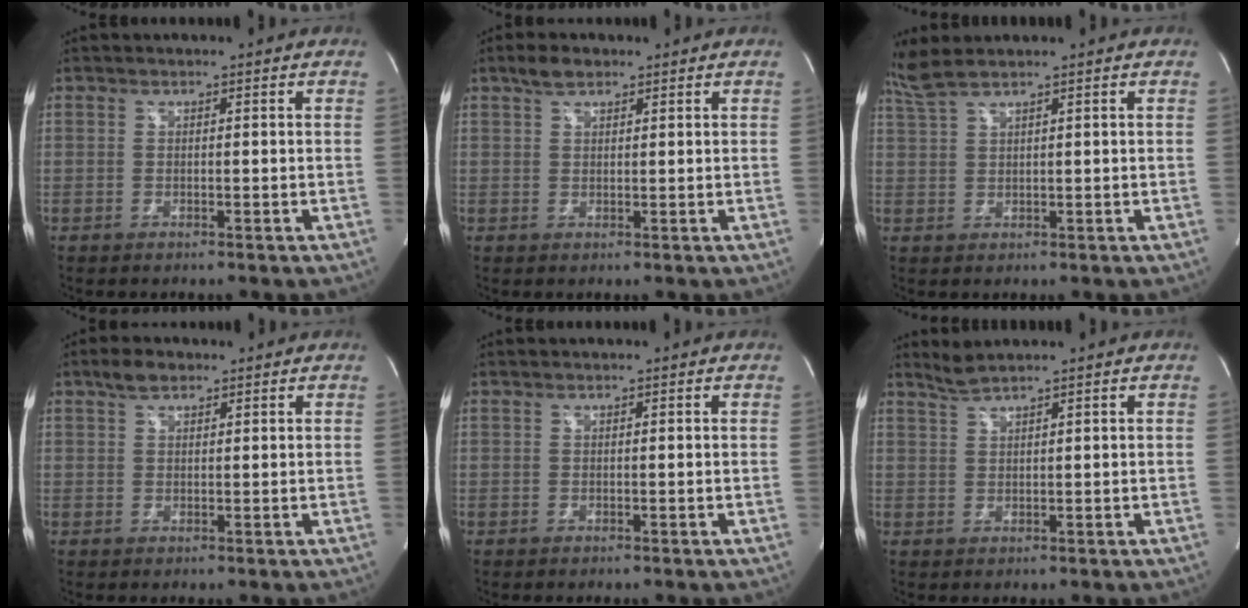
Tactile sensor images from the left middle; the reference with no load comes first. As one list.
[{"total": 2.7, "force": [1.9, 1.3, 1.4], "torque": [-0.031, 0.009, 0.036]}, {"total": 3.5, "force": [3.1, -0.5, 1.6], "torque": [-0.051, 0.017, 0.073]}, {"total": 2.8, "force": [2.0, 1.4, 1.5], "torque": [-0.032, 0.009, 0.036]}, {"total": 0.0}, {"total": 2.2, "force": [2.0, -0.8, 0.5], "torque": [-0.015, 0.003, 0.046]}]